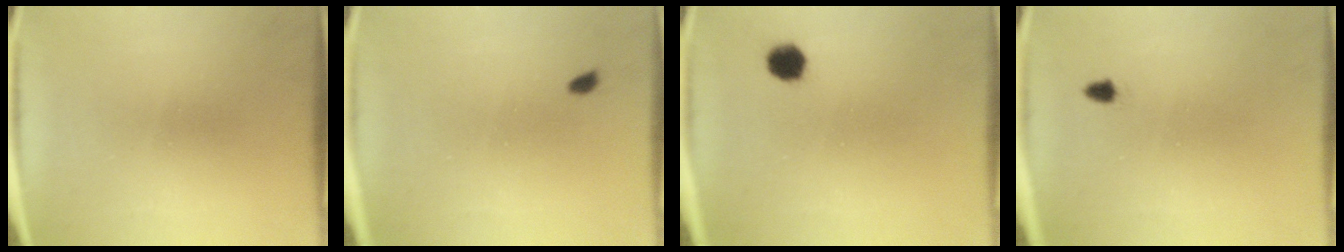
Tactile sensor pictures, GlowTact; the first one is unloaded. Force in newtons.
{"total": 0.9}
{"total": 3.3}
{"total": 1.1}